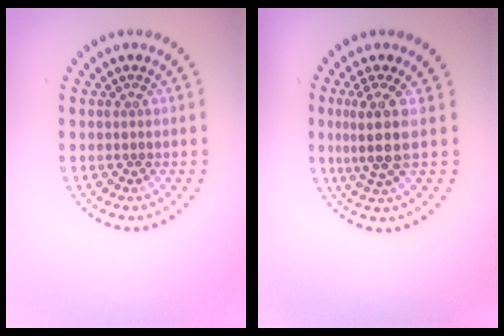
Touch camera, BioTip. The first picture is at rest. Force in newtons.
{"total": 3.3, "press": 2.7, "slide": 1.9}